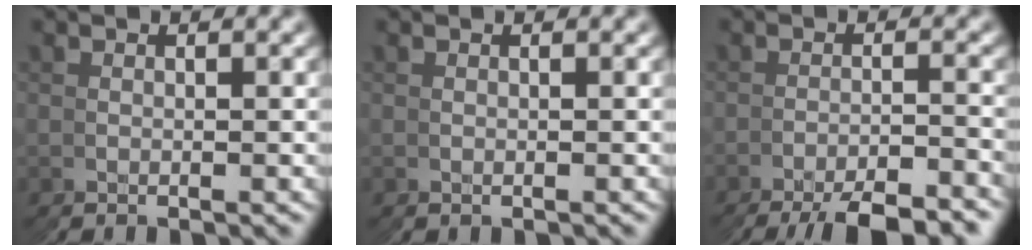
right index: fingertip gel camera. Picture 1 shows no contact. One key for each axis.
{"total": 0.6, "fx": -0.2, "fy": 0.5, "fz": 0.3, "tx": -0.003, "ty": -0.003, "tz": 0.000}
{"total": 5.3, "fx": -5.1, "fy": -1.3, "fz": 0.6, "tx": 0.000, "ty": 0.005, "tz": -0.085}